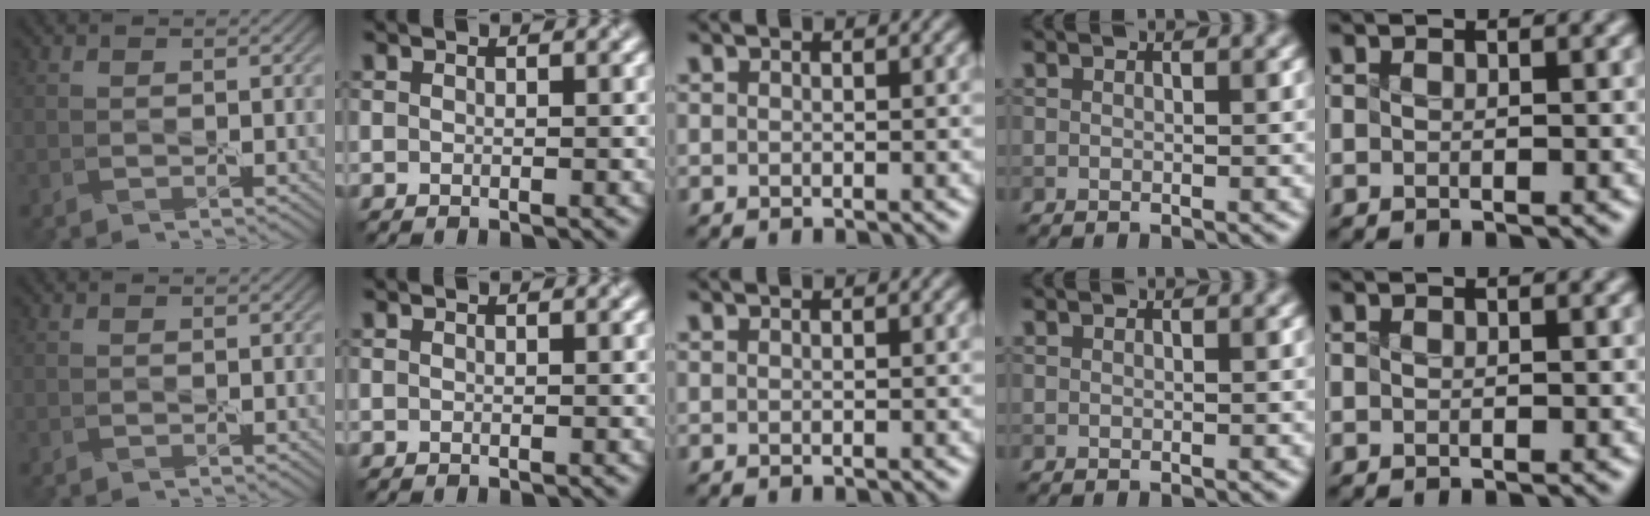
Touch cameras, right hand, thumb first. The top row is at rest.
{}